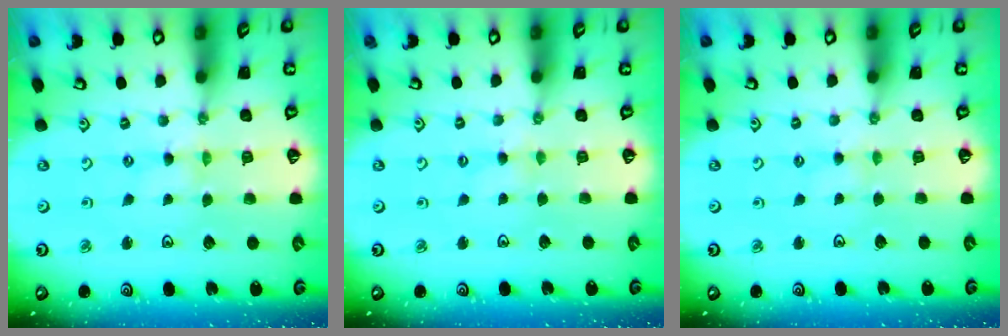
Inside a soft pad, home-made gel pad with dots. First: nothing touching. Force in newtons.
{"total": 1.8, "press": 1.8, "slide": 0.4}
{"total": 1.2, "press": 1.2, "slide": 0.3}